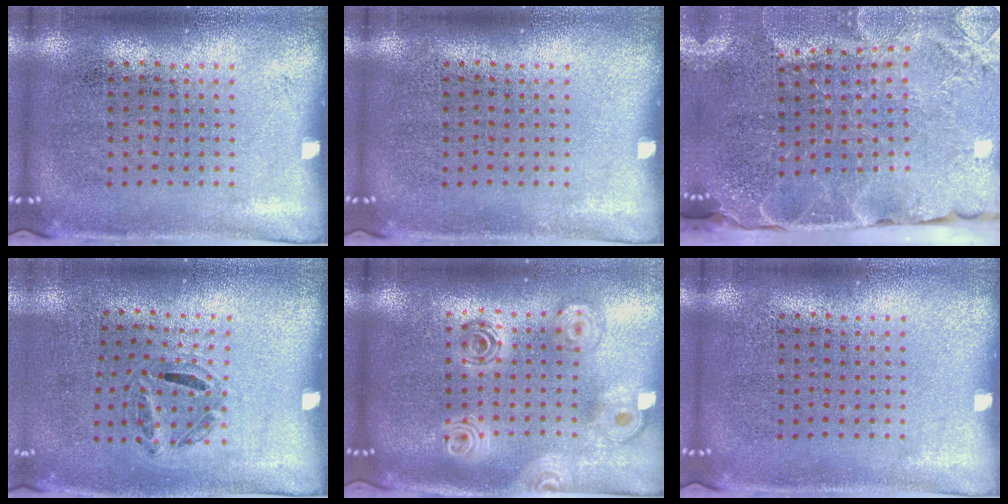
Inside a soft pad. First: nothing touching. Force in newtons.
{"total": 0.0}
{"total": 3.7, "press": 3.2, "slide": 1.7}
{"total": 1.1, "press": 0.6, "slide": 0.9}
{"total": 2.1, "press": 1.7, "slide": 1.2}
{"total": 0.0}